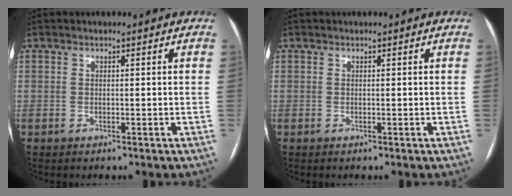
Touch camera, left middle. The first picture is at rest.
{"total": 0.0}